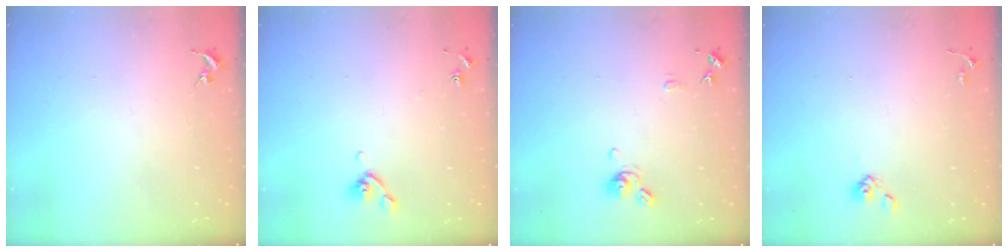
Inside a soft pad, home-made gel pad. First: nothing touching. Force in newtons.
{"total": 5.8, "press": 5.6, "slide": 1.7}
{"total": 9.4, "press": 9.4, "slide": 0.9}
{"total": 3.9, "press": 3.6, "slide": 1.5}